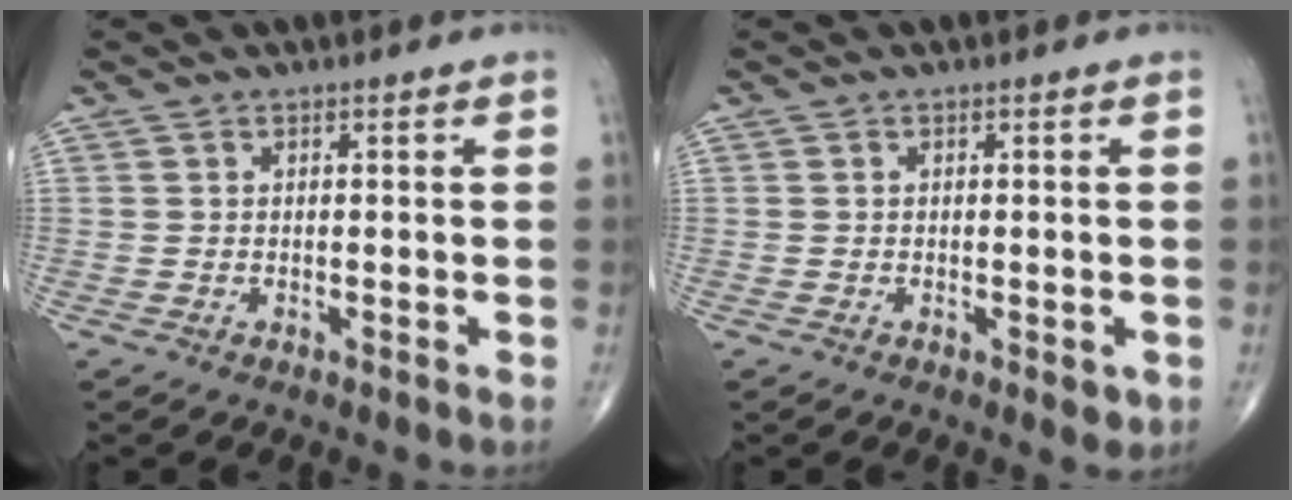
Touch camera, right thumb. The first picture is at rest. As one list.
[{"total": 1.9, "force": [-0.5, 0.9, 1.6], "torque": [-0.014, -0.003, -0.006]}]